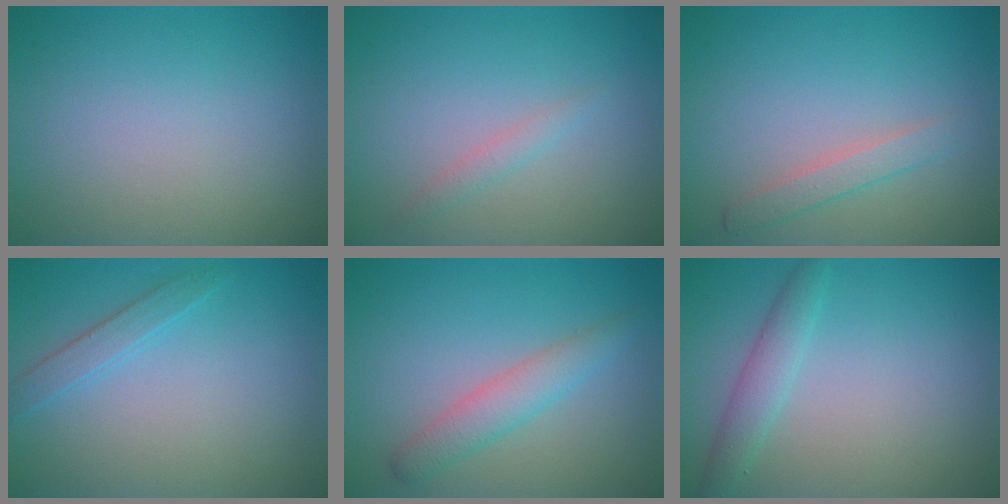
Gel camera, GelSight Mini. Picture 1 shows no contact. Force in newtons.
{"total": 1.1, "press": 1.1, "slide": 0.2}
{"total": 1.7, "press": 1.7, "slide": 0.1}
{"total": 1.6, "press": 1.6, "slide": 0.0}
{"total": 2.7, "press": 2.7, "slide": 0.0}
{"total": 2.2, "press": 2.2, "slide": 0.0}